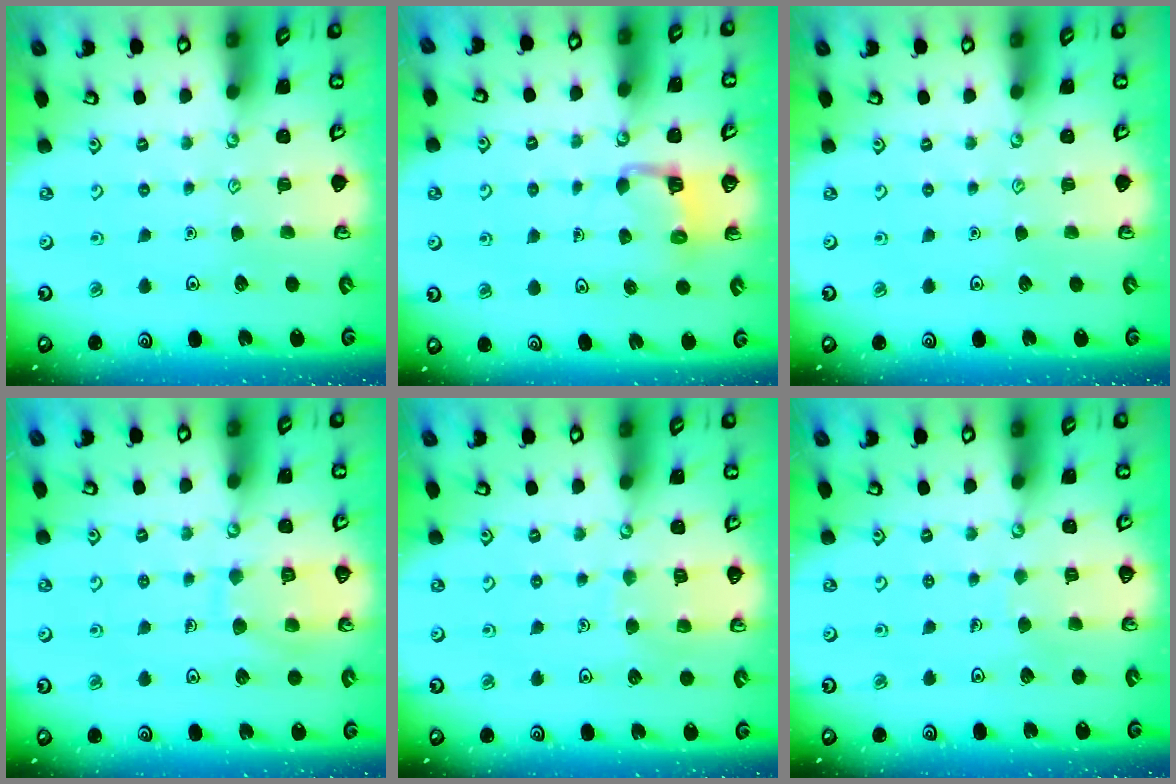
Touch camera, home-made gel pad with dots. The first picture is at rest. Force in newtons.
{"total": 2.8, "press": 2.8, "slide": 0.2}
{"total": 0.0}
{"total": 9.5, "press": 9.5, "slide": 0.8}
{"total": 7.0, "press": 7.0, "slide": 0.5}
{"total": 2.3, "press": 2.3, "slide": 0.1}